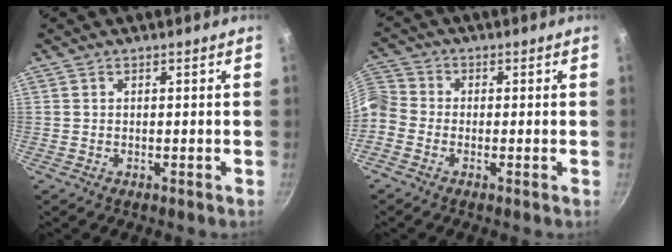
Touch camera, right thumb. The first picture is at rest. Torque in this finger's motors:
{"motor_torque": [0.12, 0.21, -0.11, -0.16, 0.13]}